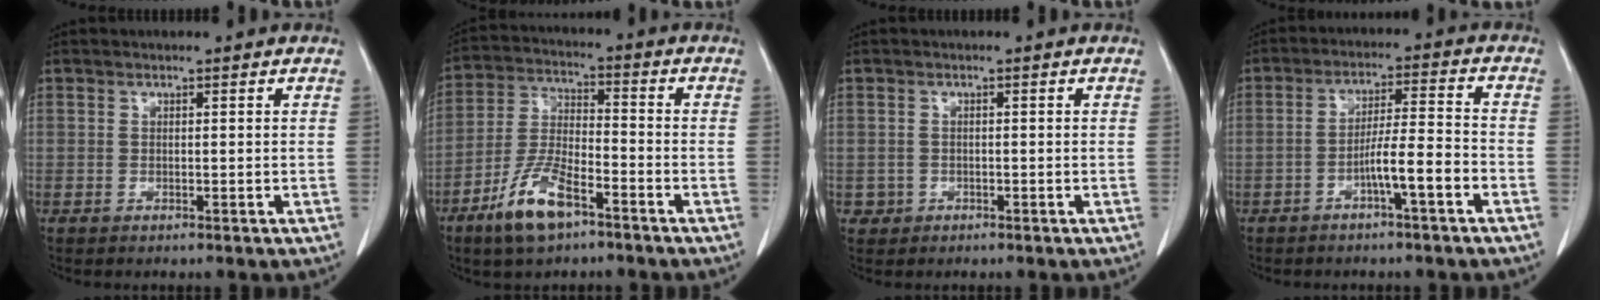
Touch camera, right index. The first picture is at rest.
{"total": 10.3, "force": [-6.3, 3.3, 7.5], "torque": [-0.161, -0.006, -0.119]}
{"total": 1.6, "force": [-0.5, 1.5, -0.1], "torque": [0.006, 0.008, -0.009]}
{"total": 6.6, "force": [-3.1, 0.1, 5.8], "torque": [-0.098, 0.014, -0.051]}